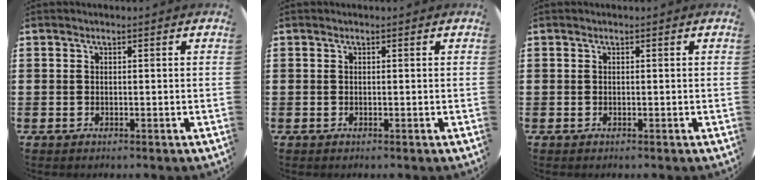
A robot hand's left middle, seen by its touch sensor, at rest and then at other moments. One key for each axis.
{"total": 0.0}
{"total": 0.0}